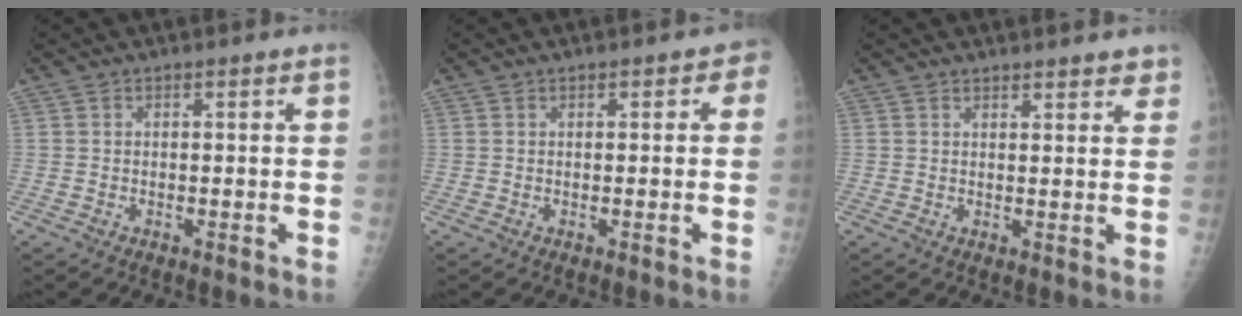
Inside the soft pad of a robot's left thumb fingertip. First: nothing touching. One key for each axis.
{"total": 1.6, "fx": 0.5, "fy": 1.2, "fz": 1.0, "tx": 0.006, "ty": 0.004, "tz": 0.002}
{"total": 4.4, "fx": 3.8, "fy": 1.5, "fz": 1.5, "tx": 0.010, "ty": -0.014, "tz": 0.043}